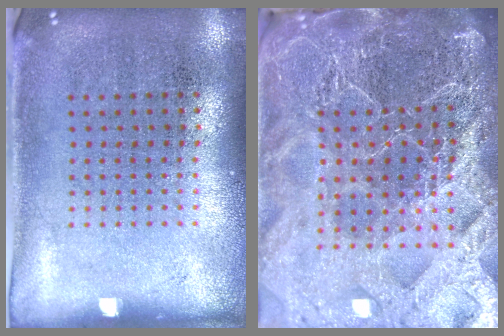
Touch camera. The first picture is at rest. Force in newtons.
{"total": 6.3, "press": 5.4, "slide": 3.2}